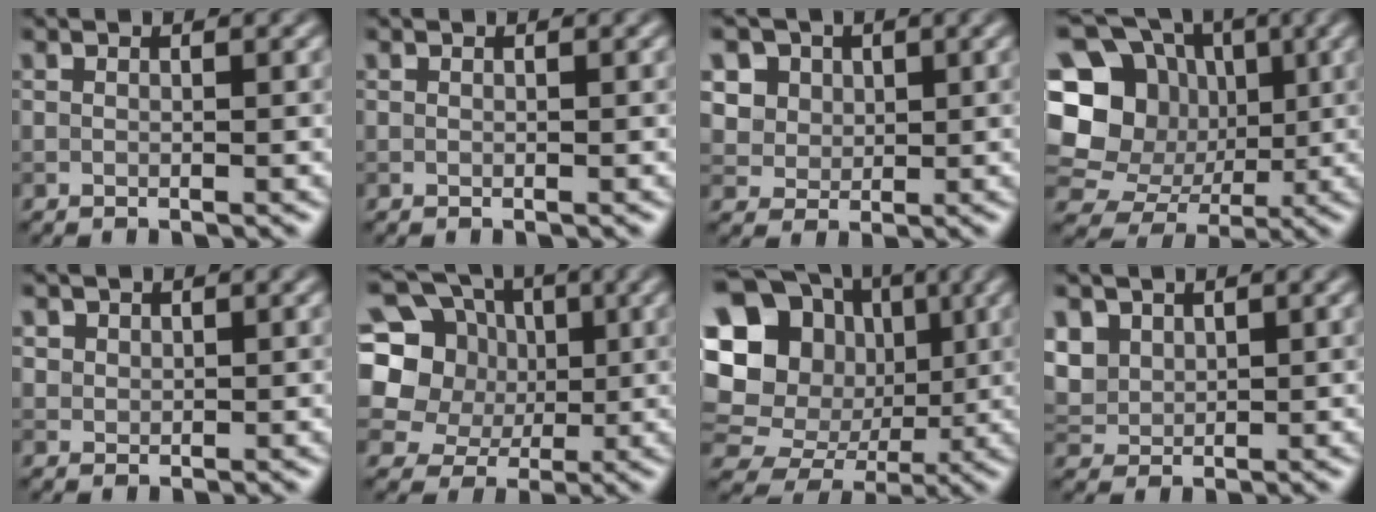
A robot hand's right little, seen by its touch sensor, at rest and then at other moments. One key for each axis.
{"total": 0.0}
{"total": 7.8, "fx": 3.9, "fy": 5.9, "fz": 3.2, "tx": -0.063, "ty": 0.013, "tz": 0.052}
{"total": 17.1, "fx": 1.6, "fy": 15.6, "fz": 6.9, "tx": -0.182, "ty": 0.030, "tz": 0.012}
{"total": 1.3, "fx": 0.8, "fy": 1.0, "fz": 0.3, "tx": -0.004, "ty": -0.009, "tz": 0.028}
{"total": 12.5, "fx": 2.8, "fy": 10.9, "fz": 5.3, "tx": -0.146, "ty": 0.036, "tz": 0.034}
{"total": 19.2, "fx": 3.1, "fy": 17.2, "fz": 7.8, "tx": -0.201, "ty": 0.036, "tz": 0.032}
{"total": 3.6, "fx": 1.8, "fy": 2.7, "fz": 1.6, "tx": -0.051, "ty": 0.000, "tz": 0.046}